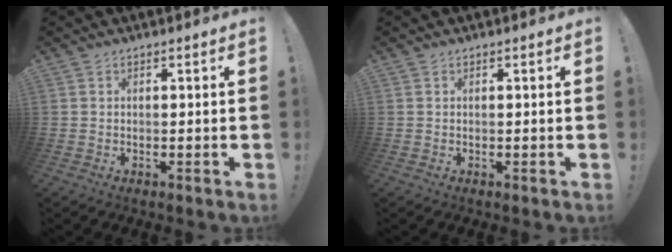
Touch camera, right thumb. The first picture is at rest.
{"total": 0.0}